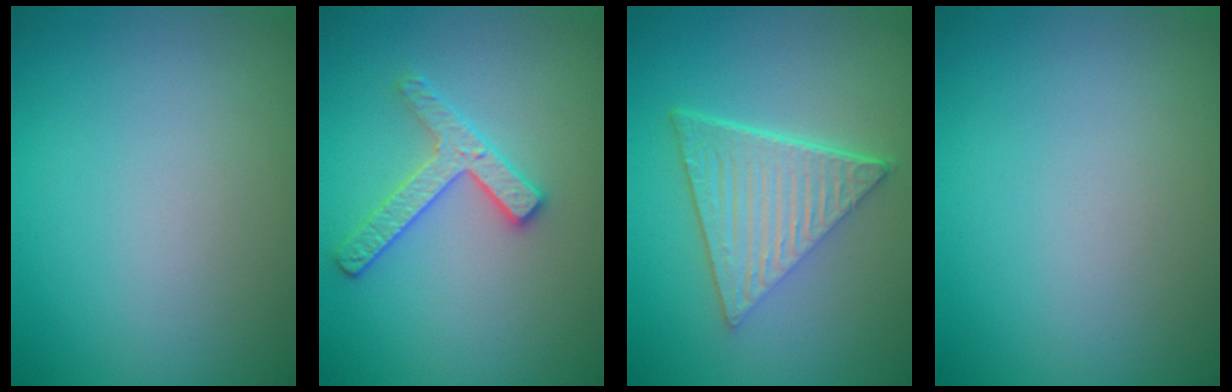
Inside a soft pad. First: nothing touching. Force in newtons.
{"total": 2.6, "press": 2.5, "slide": 0.4}
{"total": 6.7, "press": 4.6, "slide": 4.9}
{"total": 0.0}